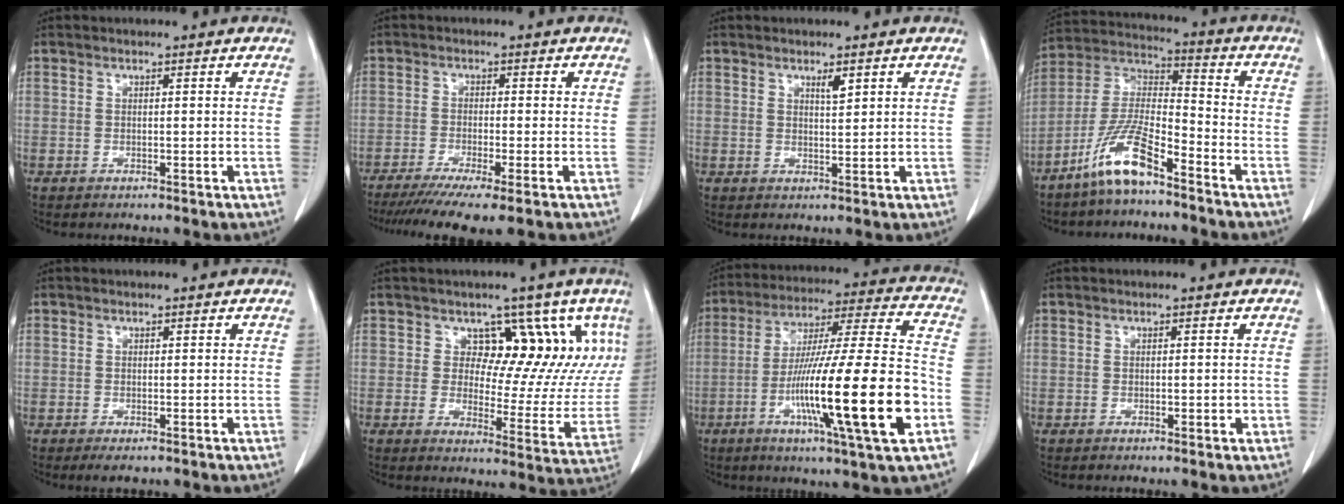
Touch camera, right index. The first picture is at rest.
{"total": 9.2, "force": [-6.7, 0.3, 6.3], "torque": [-0.101, -0.017, -0.107]}
{"total": 1.8, "force": [1.1, 0.3, 1.4], "torque": [-0.025, -0.004, 0.020]}
{"total": 11.2, "force": [-7.6, 1.9, 8.0], "torque": [-0.174, -0.006, -0.152]}
{"total": 1.4, "force": [-0.6, 0.8, 1.0], "torque": [-0.014, -0.001, -0.004]}
{"total": 10.0, "force": [5.8, 6.8, 4.5], "torque": [-0.031, -0.003, 0.066]}
{"total": 23.1, "force": [-7.0, 0.4, 22.0], "torque": [-0.365, -0.020, -0.118]}
{"total": 0.8, "force": [0.0, 0.4, 0.7], "torque": [-0.007, 0.001, 0.004]}